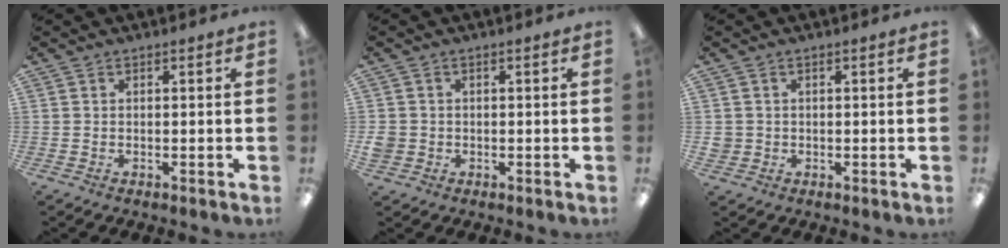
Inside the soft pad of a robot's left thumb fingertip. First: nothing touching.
{"total": 2.5, "force": [-0.2, 2.3, 1.0], "torque": [-0.018, 0.004, -0.005]}
{"total": 1.9, "force": [0.3, 1.8, 0.7], "torque": [-0.015, 0.005, 0.005]}